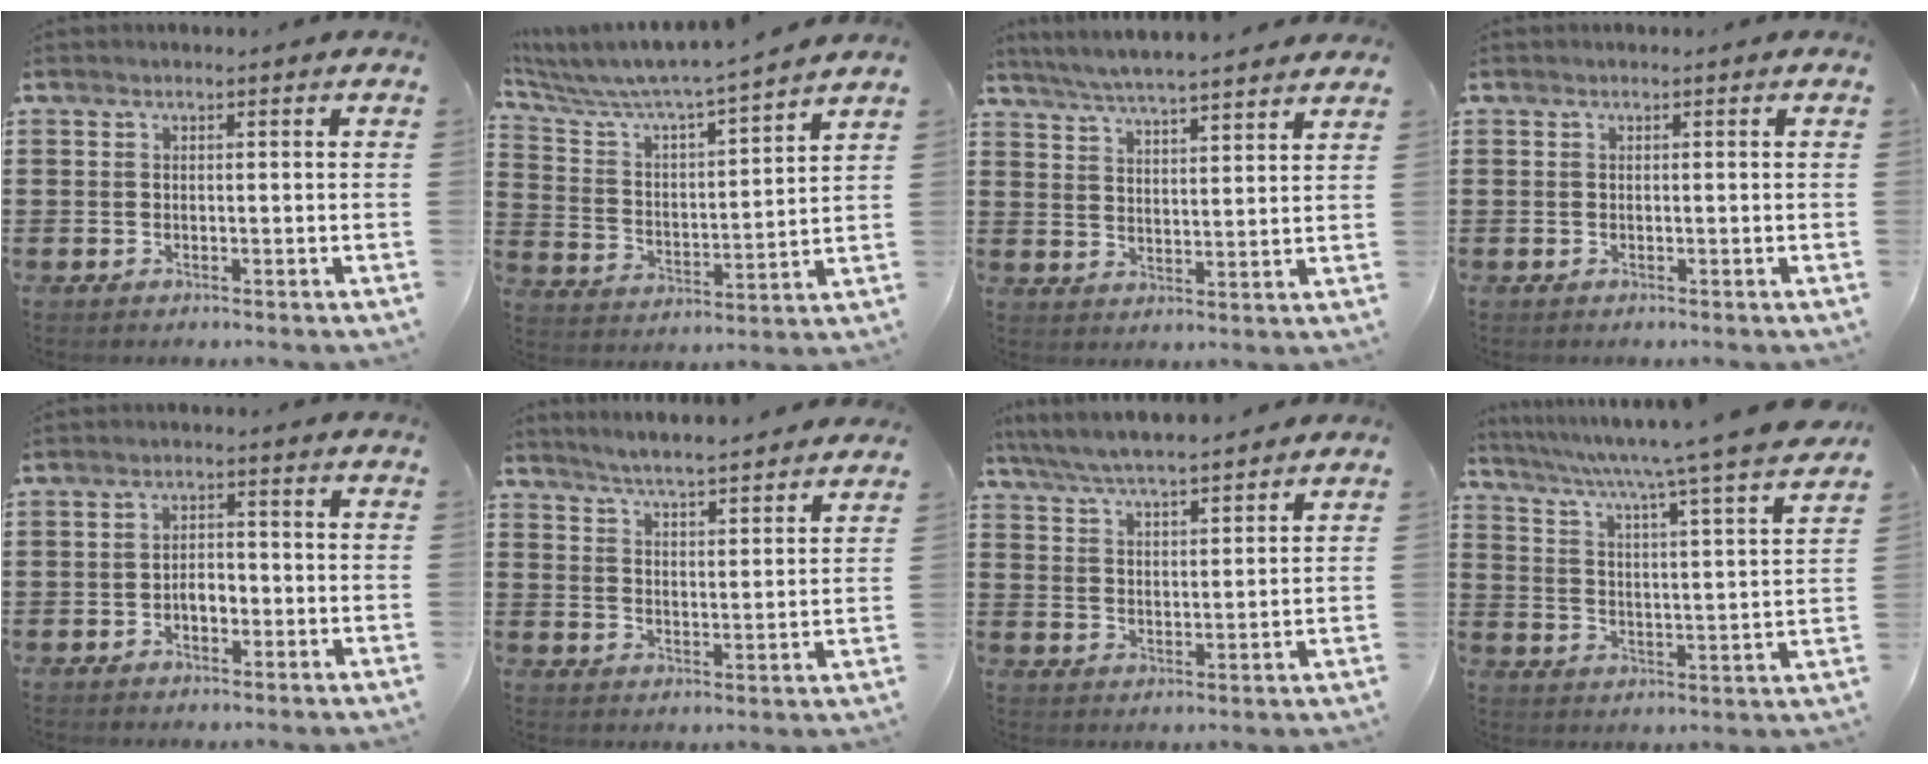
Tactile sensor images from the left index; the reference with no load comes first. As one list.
[{"total": 5.6, "force": [5.4, -0.2, 1.7], "torque": [-0.061, -0.047, 0.083]}, {"total": 5.3, "force": [5.1, -0.3, 1.4], "torque": [-0.046, -0.024, 0.089]}, {"total": 0.0}, {"total": 2.6, "force": [-1.0, 1.4, 1.9], "torque": [-0.039, 0.005, -0.021]}, {"total": 4.7, "force": [4.6, -0.6, 0.6], "torque": [-0.034, -0.032, 0.079]}, {"total": 6.1, "force": [5.8, 0.5, 1.9], "torque": [-0.060, -0.023, 0.105]}, {"total": 6.2, "force": [5.1, -1.4, 3.1], "torque": [-0.082, -0.053, 0.076]}]